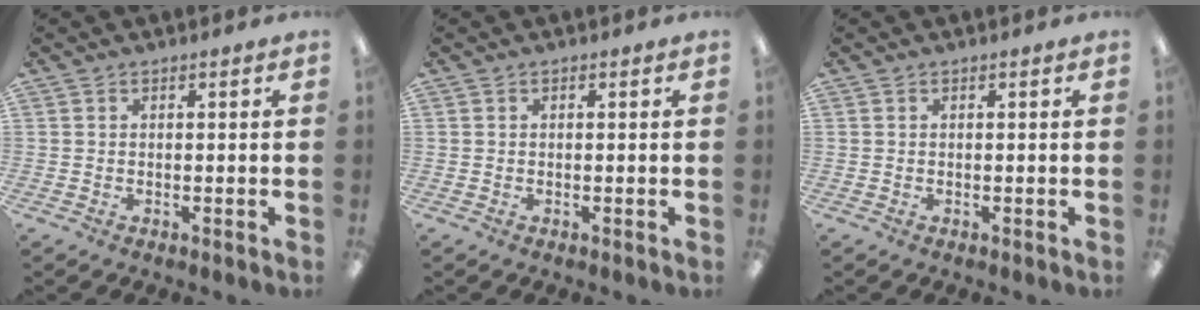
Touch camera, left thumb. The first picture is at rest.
{"total": 0.0}
{"total": 0.0}